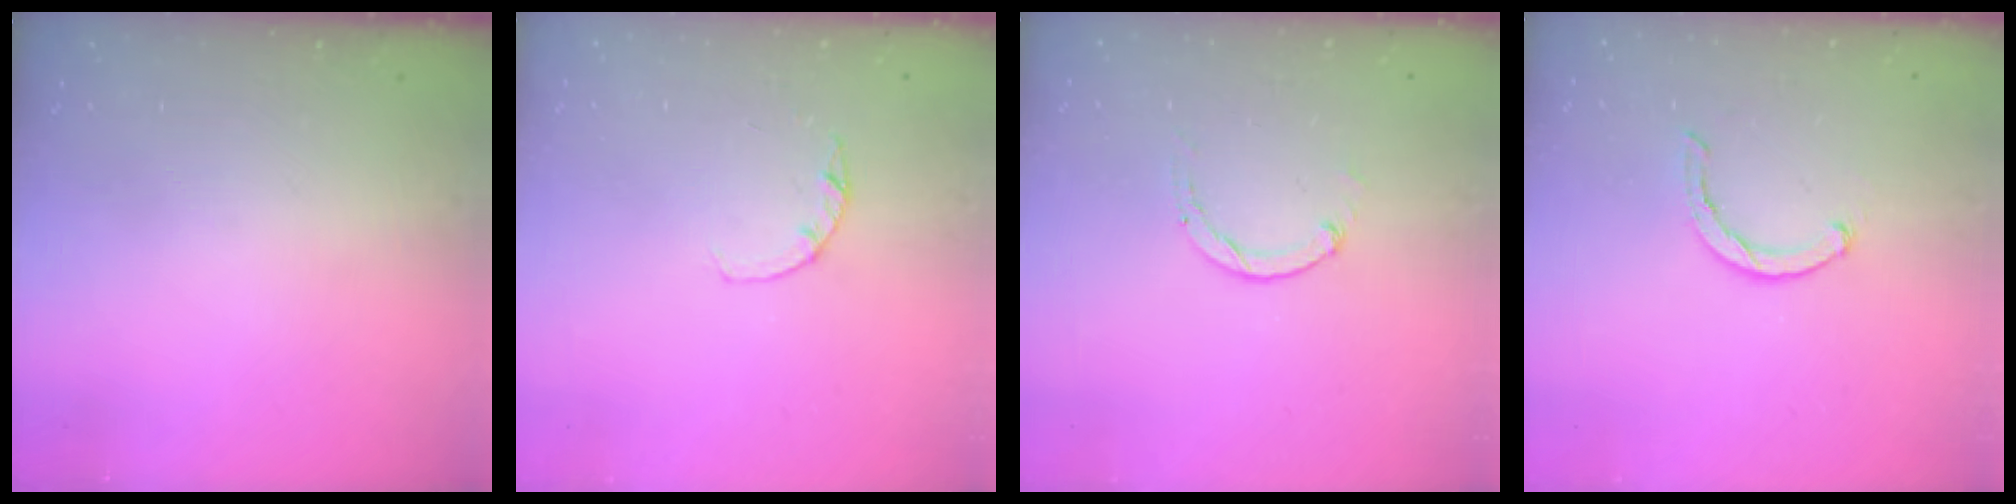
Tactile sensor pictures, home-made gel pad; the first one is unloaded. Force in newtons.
{"total": 2.2, "press": 2.2, "slide": 0.4}
{"total": 1.2, "press": 1.2, "slide": 0.3}
{"total": 1.8, "press": 1.8, "slide": 0.4}